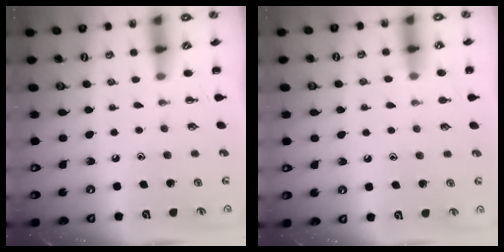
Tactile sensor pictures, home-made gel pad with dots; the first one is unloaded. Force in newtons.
{"total": 7.2, "press": 6.8, "slide": 2.4}